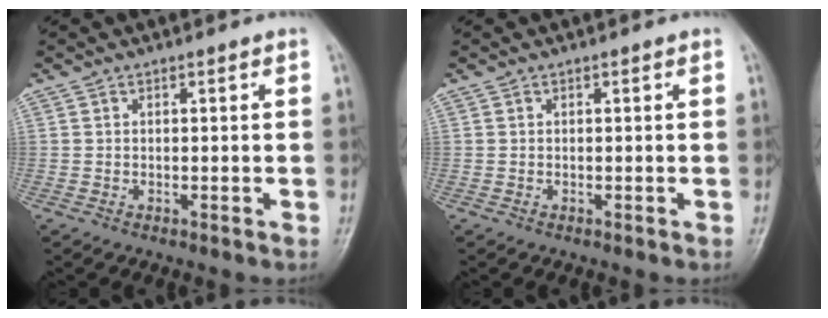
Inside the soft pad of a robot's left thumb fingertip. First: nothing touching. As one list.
[{"total": 0.0}]